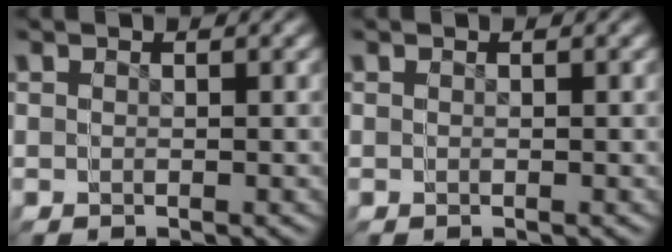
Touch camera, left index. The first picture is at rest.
{"total": 0.0}